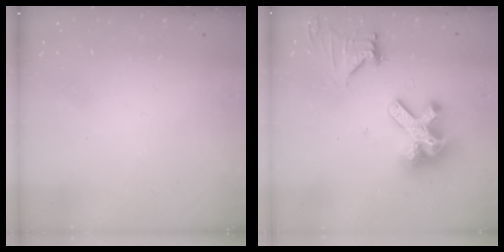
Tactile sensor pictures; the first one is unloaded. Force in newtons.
{"total": 12.4, "press": 12.4, "slide": 0.4}